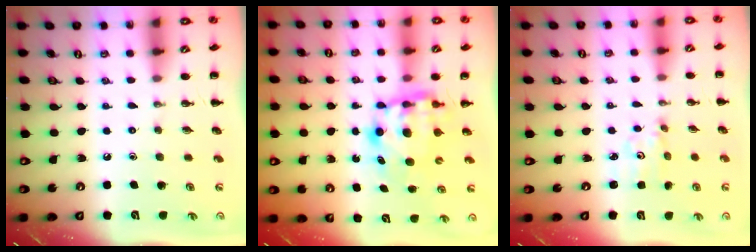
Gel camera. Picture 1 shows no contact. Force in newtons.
{"total": 6.8, "press": 6.8, "slide": 1.0}
{"total": 2.5, "press": 2.4, "slide": 0.4}